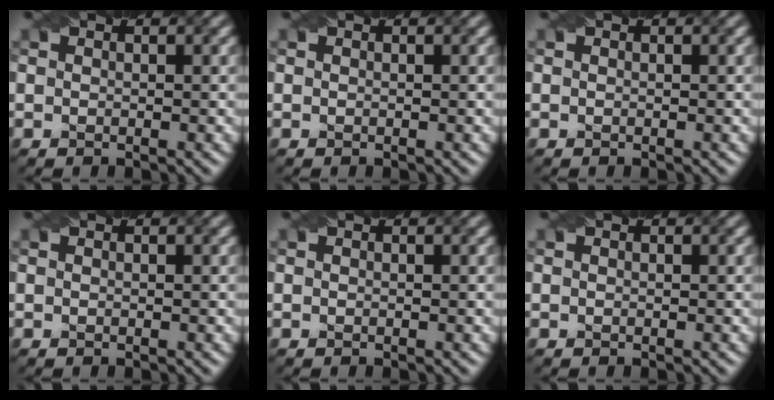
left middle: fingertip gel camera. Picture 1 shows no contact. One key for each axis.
{"total": 0.0}
{"total": 0.0}
{"total": 0.0}
{"total": 0.0}
{"total": 0.0}